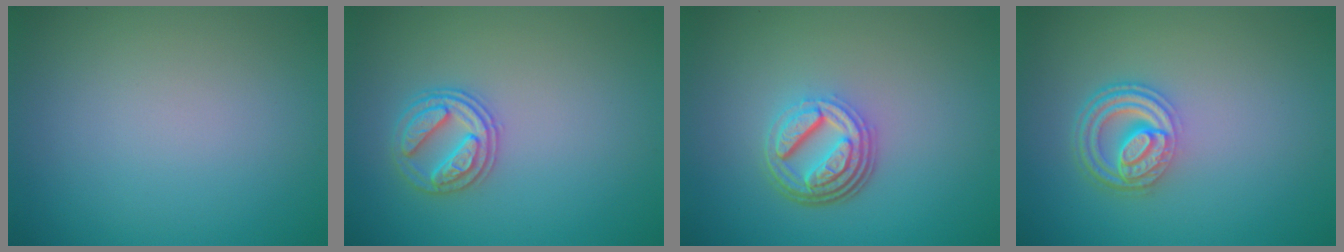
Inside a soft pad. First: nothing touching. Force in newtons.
{"total": 2.7, "press": 2.6, "slide": 0.3}
{"total": 4.9, "press": 3.5, "slide": 3.4}
{"total": 4.5, "press": 3.4, "slide": 2.9}